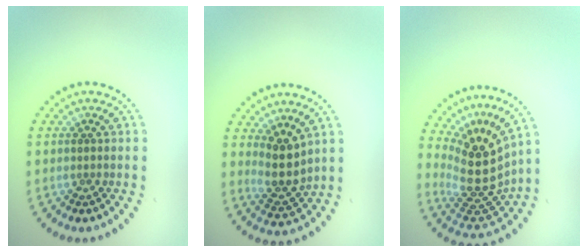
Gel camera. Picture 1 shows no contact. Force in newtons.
{"total": 3.3, "press": 2.7, "slide": 2.0}
{"total": 5.3, "press": 3.9, "slide": 3.6}